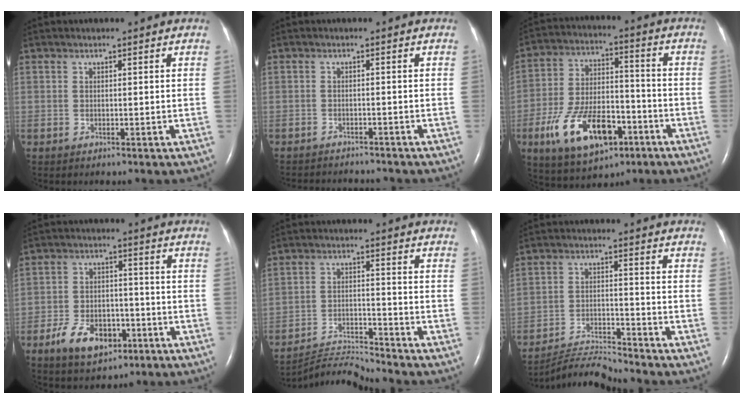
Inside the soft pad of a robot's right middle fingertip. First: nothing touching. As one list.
[{"total": 7.1, "force": [-6.8, 1.1, 1.5], "torque": [-0.019, -0.008, -0.090]}, {"total": 15.3, "force": [-7.1, 7.1, 11.5], "torque": [-0.224, 0.007, -0.114]}, {"total": 9.1, "force": [-4.6, 5.3, 5.8], "torque": [-0.112, 0.005, -0.072]}, {"total": 7.2, "force": [-6.7, -2.4, -1.0], "torque": [0.008, -0.004, -0.122]}, {"total": 7.1, "force": [-6.8, -1.9, -0.2], "torque": [-0.004, -0.005, -0.125]}]